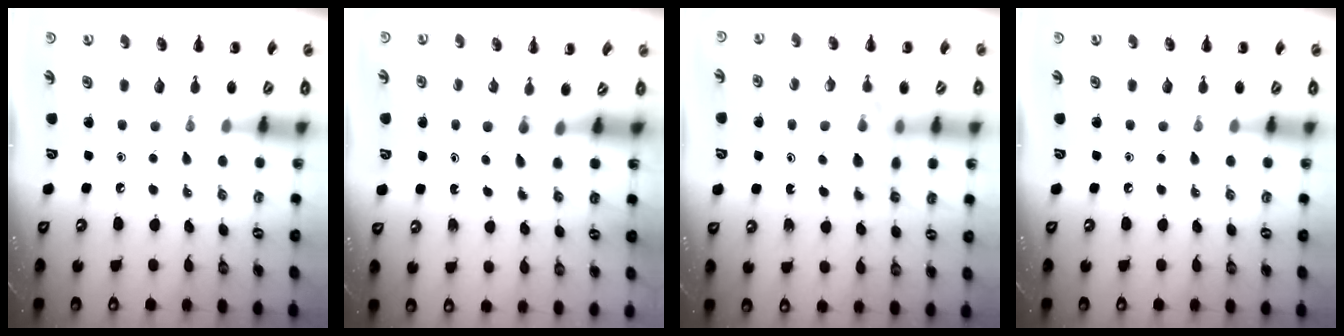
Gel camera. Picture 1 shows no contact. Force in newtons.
{"total": 3.8, "press": 3.6, "slide": 1.2}
{"total": 13.4, "press": 13.1, "slide": 3.1}
{"total": 0.0}